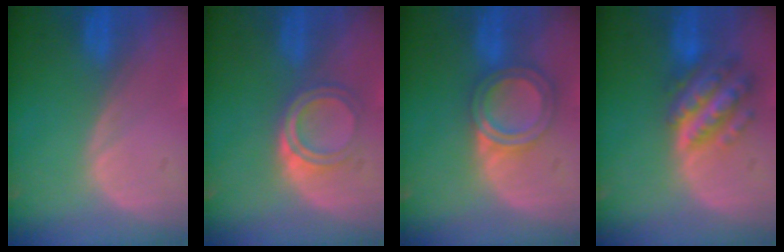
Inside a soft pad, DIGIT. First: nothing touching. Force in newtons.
{"total": 4.2, "press": 4.1, "slide": 0.5}
{"total": 5.9, "press": 5.4, "slide": 2.4}
{"total": 7.7, "press": 7.7, "slide": 0.4}